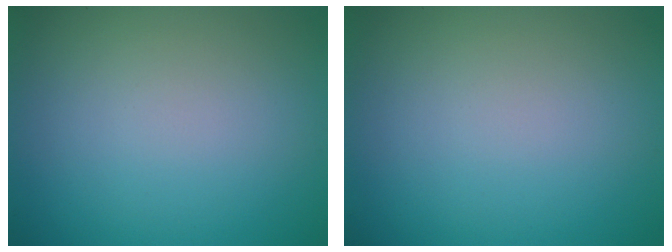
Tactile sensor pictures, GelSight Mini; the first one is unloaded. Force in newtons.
{"total": 0.0}